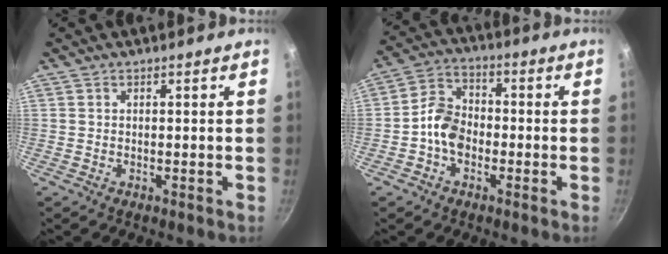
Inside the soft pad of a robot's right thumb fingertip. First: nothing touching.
{"total": 7.5, "force": [-2.1, 5.5, 4.6], "torque": [-0.063, 0.029, -0.051]}